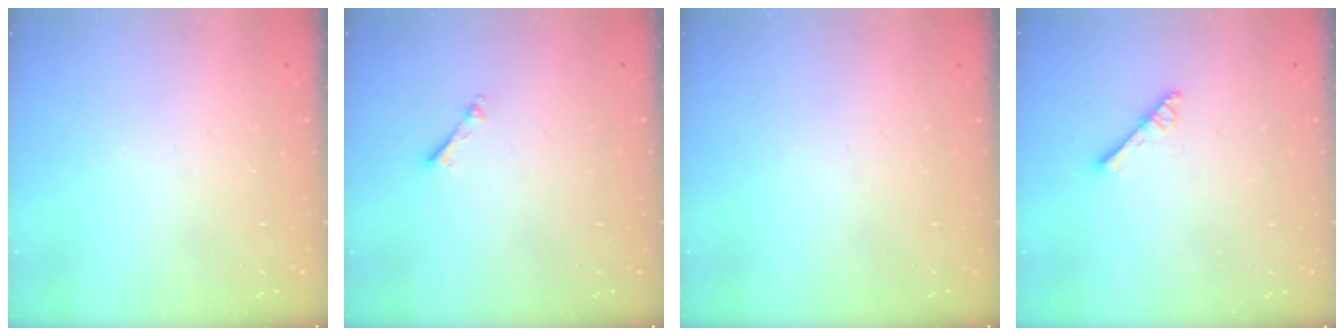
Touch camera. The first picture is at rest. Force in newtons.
{"total": 1.0, "press": 1.0, "slide": 0.2}
{"total": 0.0}
{"total": 2.5, "press": 2.5, "slide": 0.3}